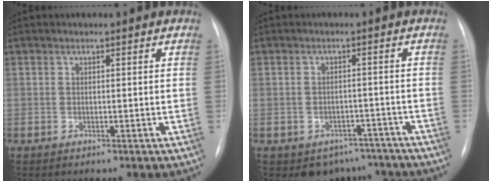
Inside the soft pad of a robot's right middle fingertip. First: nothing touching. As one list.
[{"total": 6.3, "force": [-5.0, 3.8, 0.6], "torque": [0.010, 0.017, -0.060]}]